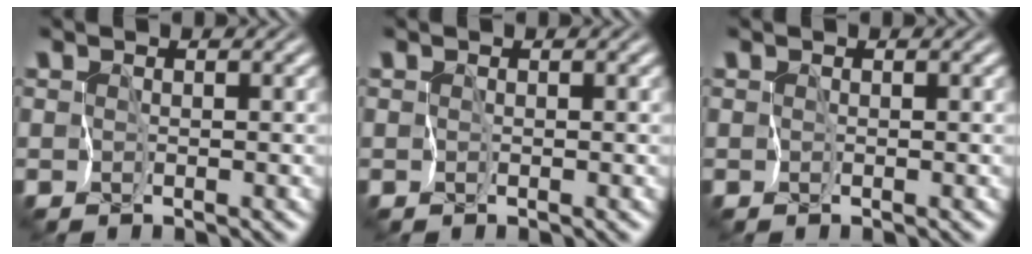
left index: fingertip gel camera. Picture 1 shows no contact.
{"total": 0.0}
{"total": 0.0}